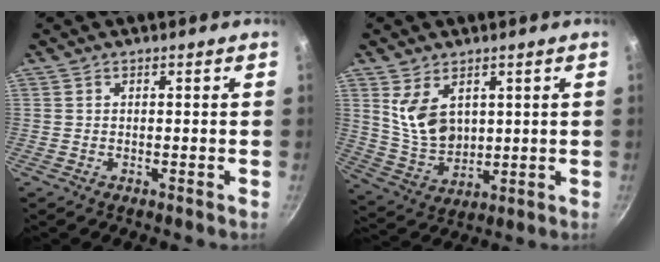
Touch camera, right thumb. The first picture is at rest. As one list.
[{"total": 9.9, "force": [3.6, 6.4, 6.6], "torque": [-0.105, -0.034, 0.086]}]